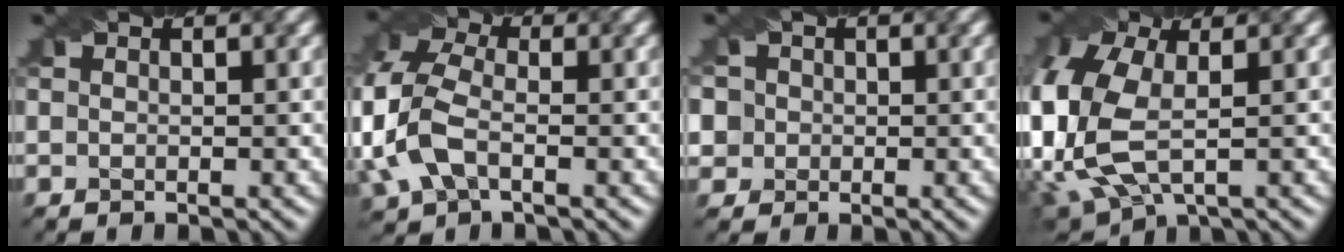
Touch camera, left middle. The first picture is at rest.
{"total": 8.4, "force": [-0.9, 5.5, 6.2], "torque": [-0.171, 0.009, -0.030]}
{"total": 5.1, "force": [1.9, 4.4, 1.9], "torque": [-0.044, 0.027, 0.014]}
{"total": 9.4, "force": [-0.6, 5.9, 7.2], "torque": [-0.203, -0.014, 0.000]}